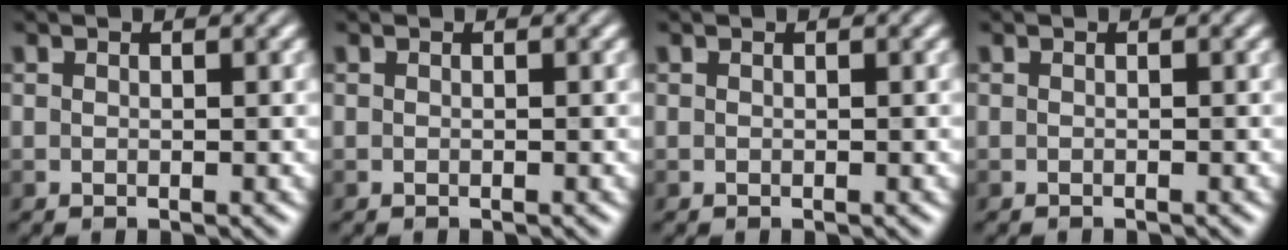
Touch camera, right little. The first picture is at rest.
{"total": 0.0}
{"total": 0.0}
{"total": 0.7, "force": [-0.7, 0.0, -0.1], "torque": [0.004, -0.007, -0.011]}